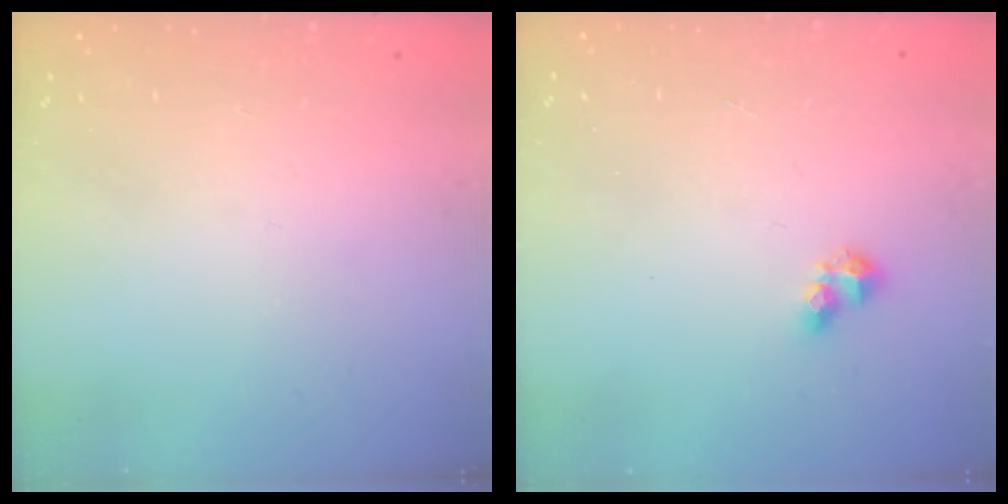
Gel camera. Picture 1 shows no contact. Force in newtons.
{"total": 2.9, "press": 2.9, "slide": 0.3}